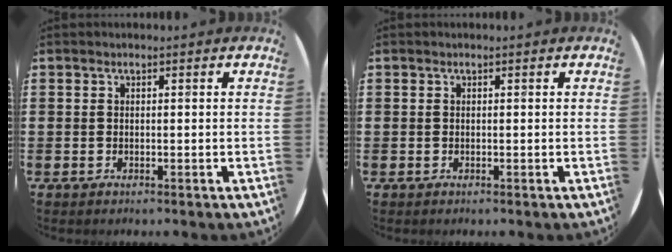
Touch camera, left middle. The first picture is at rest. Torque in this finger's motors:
{"motor_torque": [-0.04, 0.03, 0.00, 0.00]}